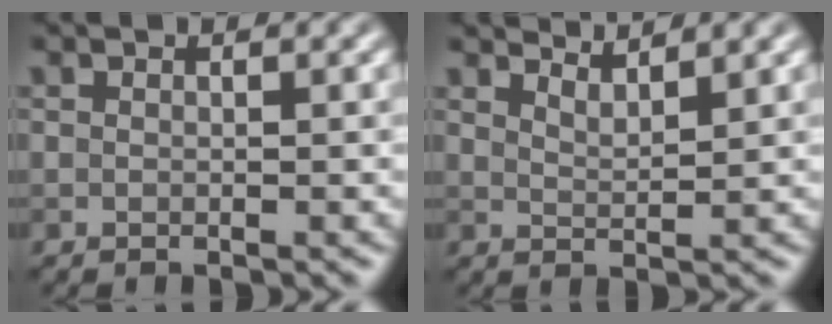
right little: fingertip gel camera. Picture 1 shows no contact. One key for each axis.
{"total": 3.0, "fx": 2.9, "fy": 0.4, "fz": 0.8, "tx": -0.006, "ty": 0.005, "tz": 0.037}